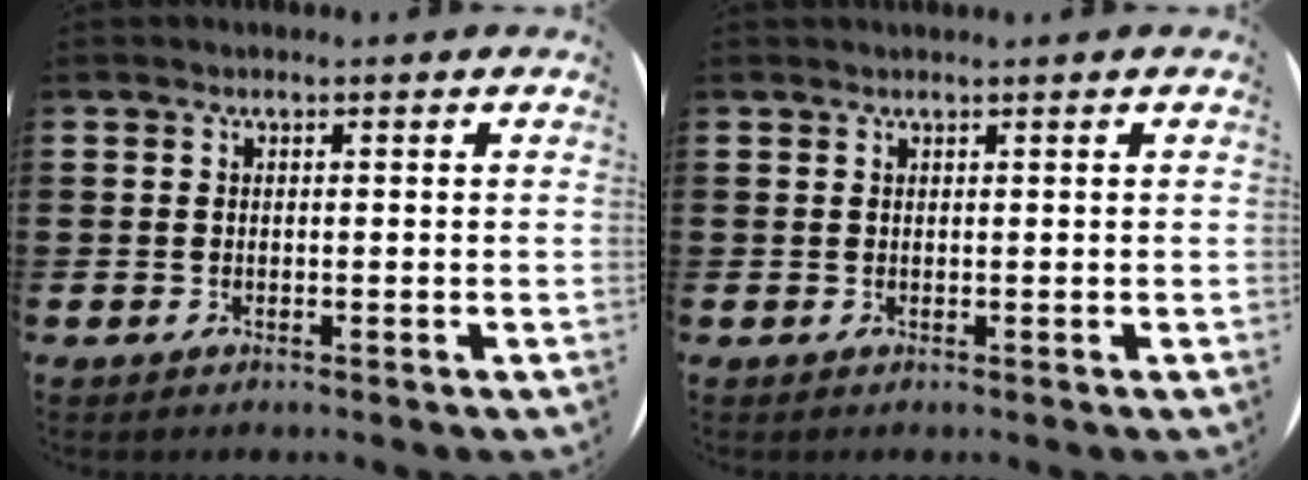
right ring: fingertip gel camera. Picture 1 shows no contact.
{"total": 0.0}